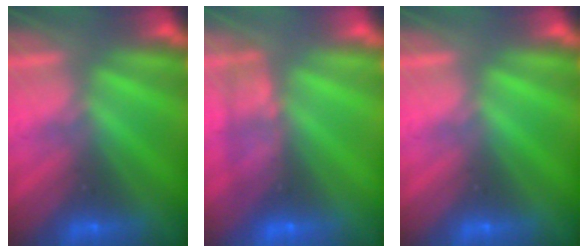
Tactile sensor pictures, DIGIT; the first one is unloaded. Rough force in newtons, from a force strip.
{"total": 2.4}
{"total": 0.0}